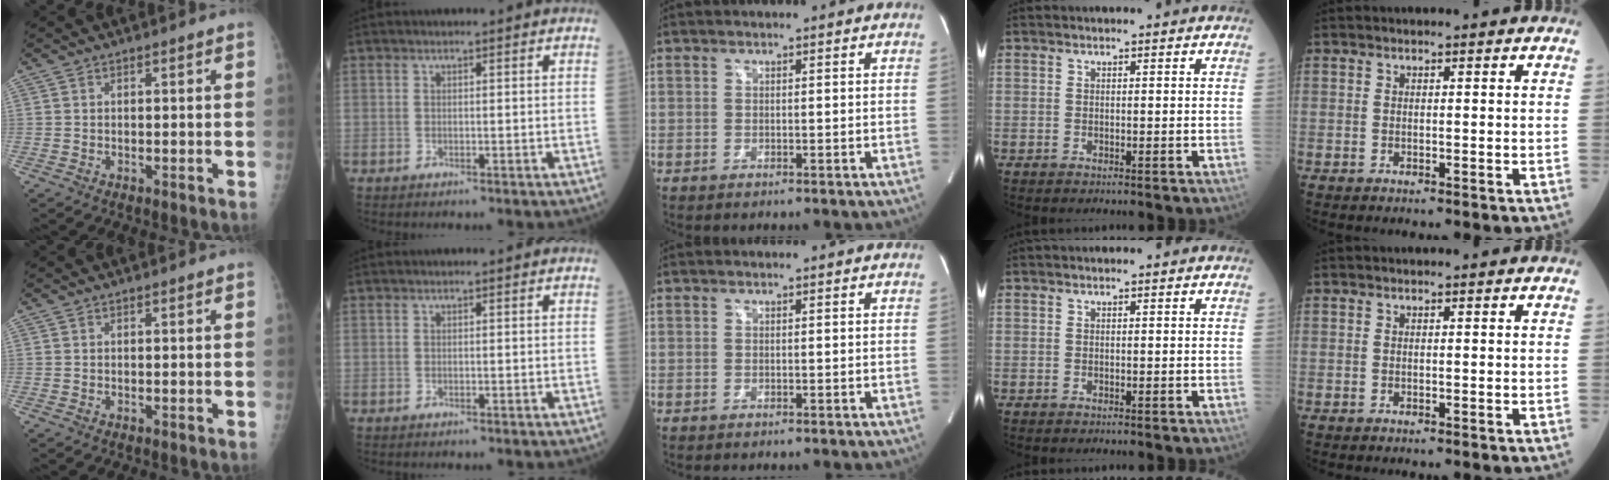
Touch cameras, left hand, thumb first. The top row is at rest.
{}